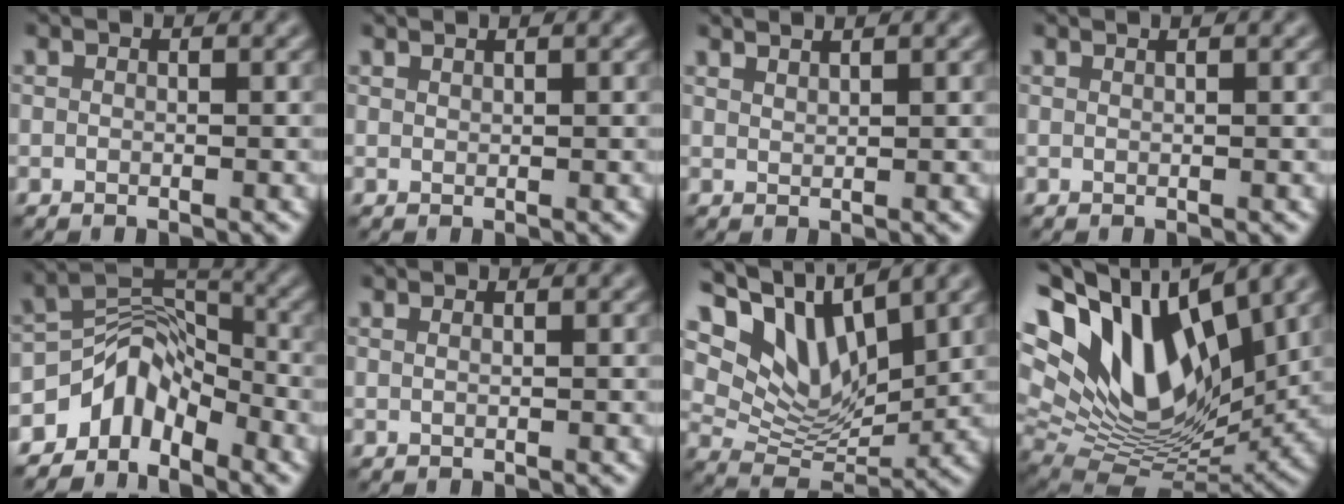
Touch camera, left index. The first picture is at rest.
{"total": 0.6, "force": [0.6, 0.0, 0.1], "torque": [0.001, -0.001, 0.010]}
{"total": 1.7, "force": [1.4, 0.4, 0.7], "torque": [0.005, 0.000, 0.013]}
{"total": 1.0, "force": [0.7, 0.4, 0.6], "torque": [-0.003, -0.004, 0.001]}
{"total": 5.1, "force": [-3.6, 2.9, 2.1], "torque": [-0.016, 0.005, -0.077]}
{"total": 0.7, "force": [0.4, 0.3, 0.5], "torque": [-0.005, -0.003, -0.001]}
{"total": 9.2, "force": [5.3, 4.7, 5.8], "torque": [-0.121, -0.005, 0.101]}
{"total": 14.4, "force": [5.5, 7.4, 11.1], "torque": [-0.201, 0.014, 0.098]}